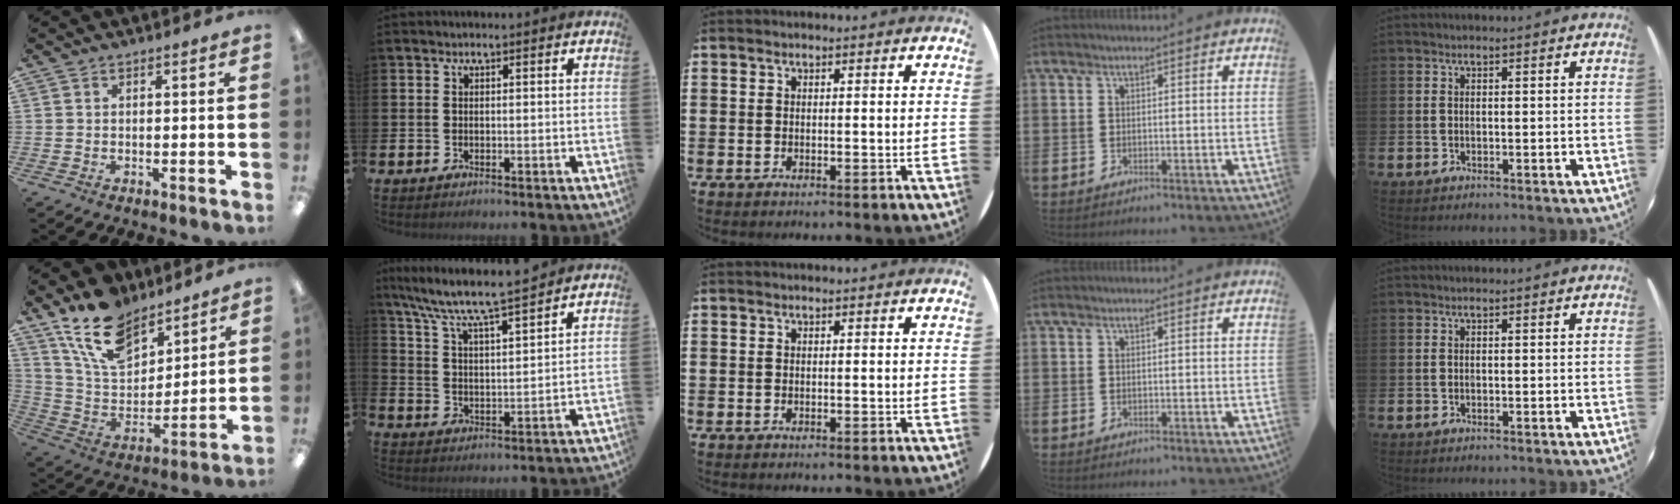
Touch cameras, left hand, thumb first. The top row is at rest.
{"thumb": {"total": 16.6, "force": [12.2, 8.6, 7.2], "torque": [-0.145, -0.061, 0.228]}, "index": {"total": 7.7, "force": [7.2, 0.2, 2.7], "torque": [-0.086, -0.051, 0.123]}}